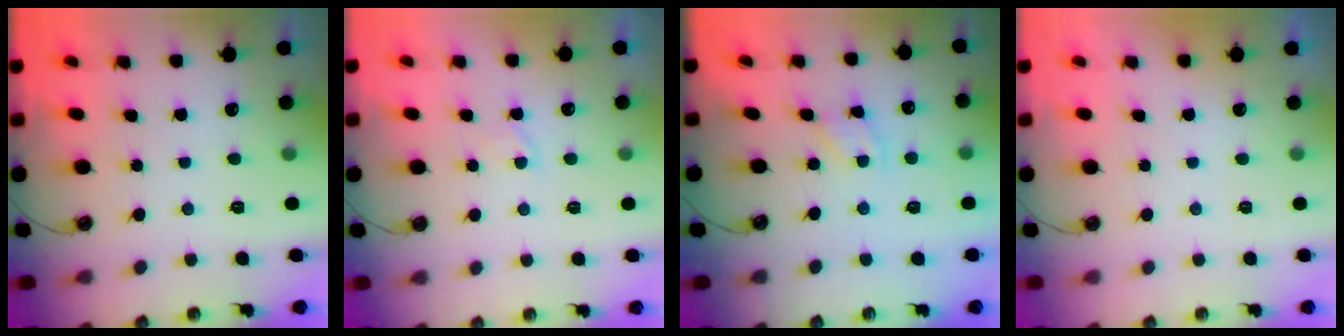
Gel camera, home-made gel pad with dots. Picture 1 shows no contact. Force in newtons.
{"total": 1.5, "press": 1.5, "slide": 0.3}
{"total": 2.7, "press": 2.7, "slide": 0.4}
{"total": 0.0}